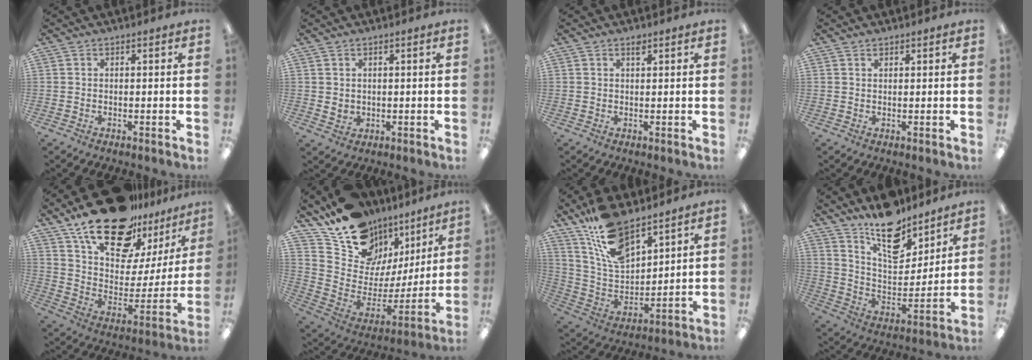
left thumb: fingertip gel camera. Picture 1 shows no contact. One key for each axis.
{"total": 2.1, "fx": 1.1, "fy": 1.7, "fz": 0.5, "tx": -0.005, "ty": -0.002, "tz": 0.018}
{"total": 1.3, "fx": 1.0, "fy": 0.4, "fz": 0.7, "tx": -0.008, "ty": -0.002, "tz": 0.016}
{"total": 0.9, "fx": 0.8, "fy": 0.4, "fz": 0.2, "tx": -0.004, "ty": 0.001, "tz": 0.015}
{"total": 23.9, "fx": 17.2, "fy": 10.9, "fz": 12.5, "tx": -0.201, "ty": -0.105, "tz": 0.302}
{"total": 15.4, "fx": 12.6, "fy": 8.1, "fz": 3.7, "tx": -0.087, "ty": -0.114, "tz": 0.228}
{"total": 15.5, "fx": 11.6, "fy": 6.5, "fz": 8.0, "tx": -0.169, "ty": -0.058, "tz": 0.214}
{"total": 16.1, "fx": 12.7, "fy": 6.9, "fz": 7.2, "tx": -0.119, "ty": -0.084, "tz": 0.225}